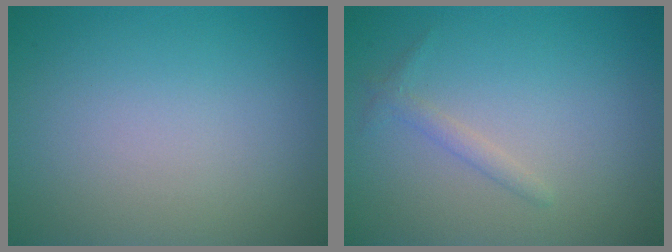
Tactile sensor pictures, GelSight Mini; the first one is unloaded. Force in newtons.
{"total": 1.1, "press": 1.1, "slide": 0.1}